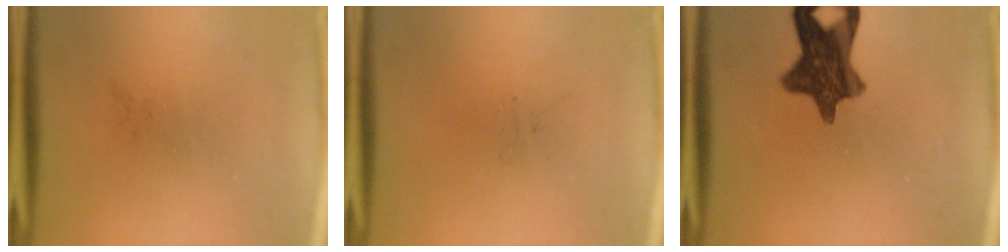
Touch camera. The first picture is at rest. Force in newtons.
{"total": 0.0}
{"total": 11.0}